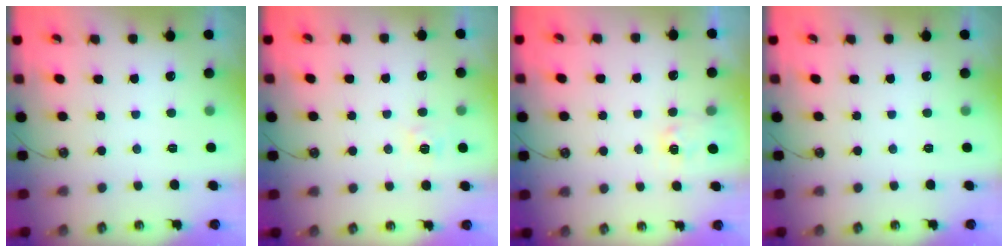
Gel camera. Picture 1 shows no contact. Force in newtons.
{"total": 3.6, "press": 3.5, "slide": 0.3}
{"total": 2.6, "press": 2.6, "slide": 0.4}
{"total": 0.0}